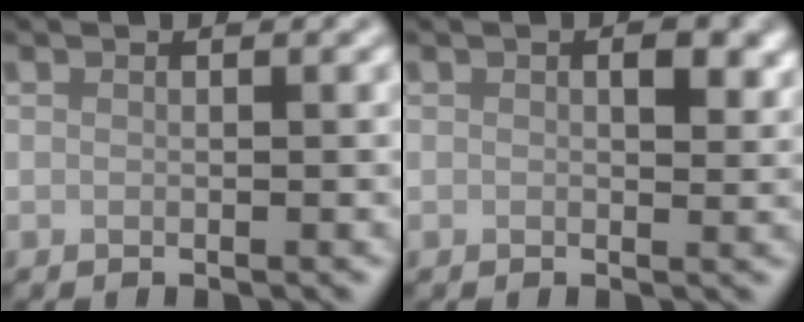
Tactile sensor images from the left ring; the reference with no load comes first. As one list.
[{"total": 2.4, "force": [0.6, 1.2, 1.9], "torque": [-0.022, -0.004, 0.010]}]